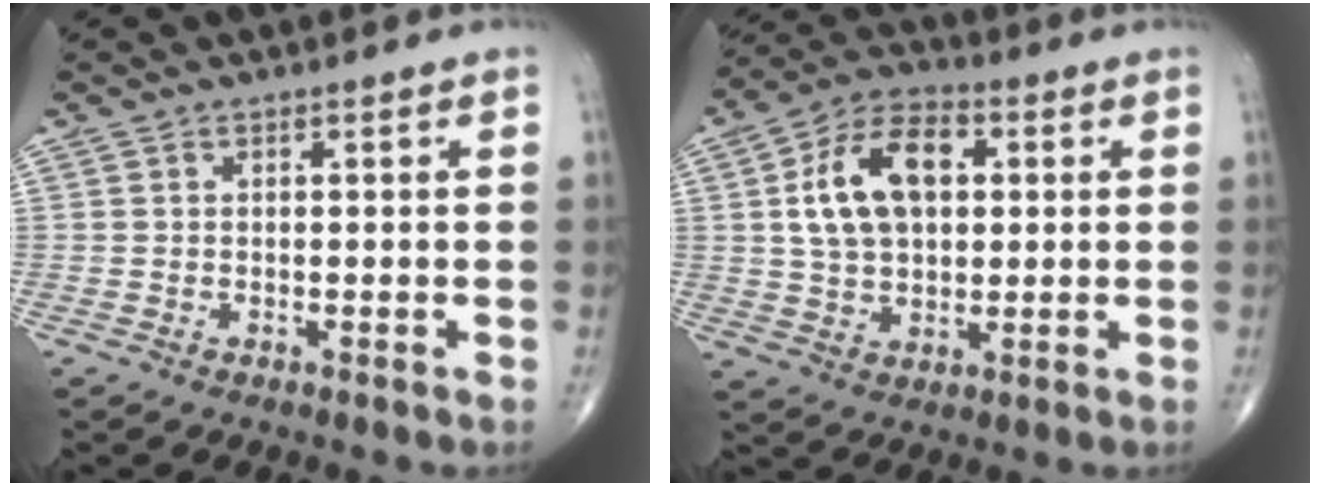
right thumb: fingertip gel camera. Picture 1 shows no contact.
{"total": 14.2, "force": [2.9, 8.9, 10.8], "torque": [-0.176, 0.013, 0.047]}